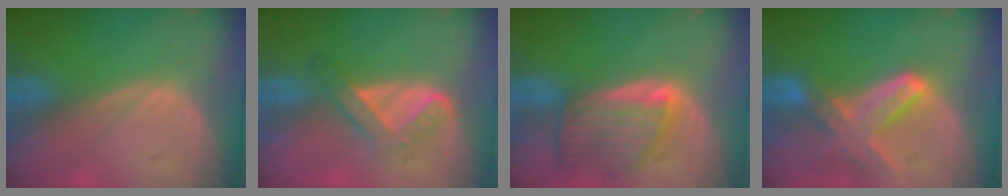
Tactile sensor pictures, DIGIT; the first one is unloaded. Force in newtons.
{"total": 4.5, "press": 4.4, "slide": 0.7}
{"total": 8.0, "press": 7.2, "slide": 3.4}
{"total": 8.0, "press": 7.0, "slide": 3.8}